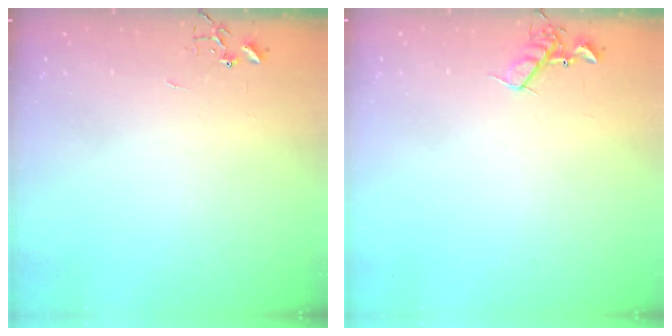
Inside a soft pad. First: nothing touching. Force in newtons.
{"total": 7.5, "press": 7.5, "slide": 0.8}